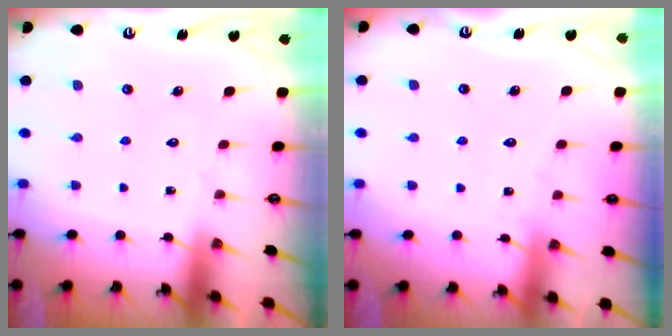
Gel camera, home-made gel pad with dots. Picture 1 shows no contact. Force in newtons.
{"total": 3.3, "press": 3.3, "slide": 0.3}